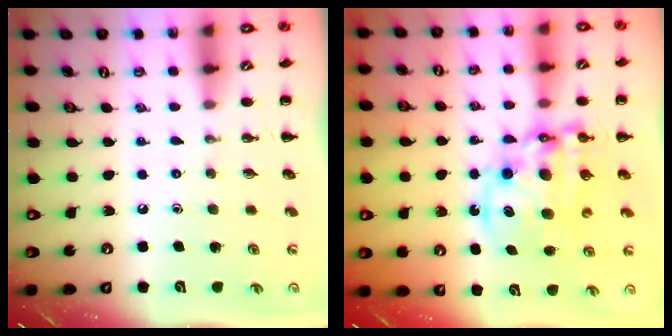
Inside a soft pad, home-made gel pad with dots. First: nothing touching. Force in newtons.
{"total": 13.4, "press": 13.1, "slide": 2.9}